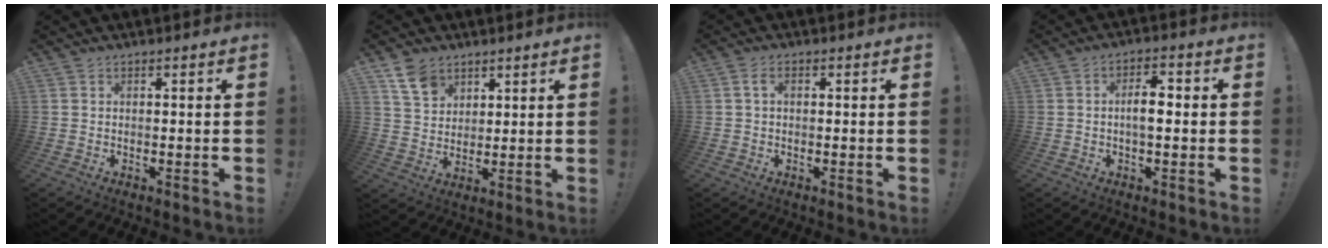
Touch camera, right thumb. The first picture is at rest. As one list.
[{"total": 8.7, "force": [5.6, 6.0, 2.9], "torque": [-0.045, -0.029, 0.108]}, {"total": 2.6, "force": [0.5, 1.5, 2.0], "torque": [-0.036, 0.006, 0.008]}, {"total": 5.9, "force": [-0.3, 2.5, 5.3], "torque": [-0.073, 0.004, -0.012]}]